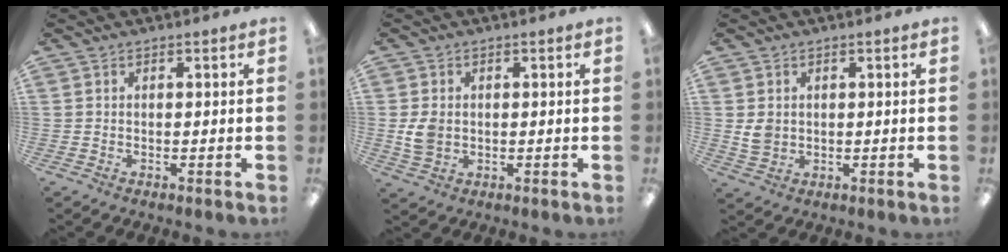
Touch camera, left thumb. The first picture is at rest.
{"total": 5.1, "force": [0.0, 3.9, 3.2], "torque": [-0.063, 0.001, -0.001]}
{"total": 3.9, "force": [0.8, 3.3, 2.0], "torque": [-0.037, 0.000, 0.013]}